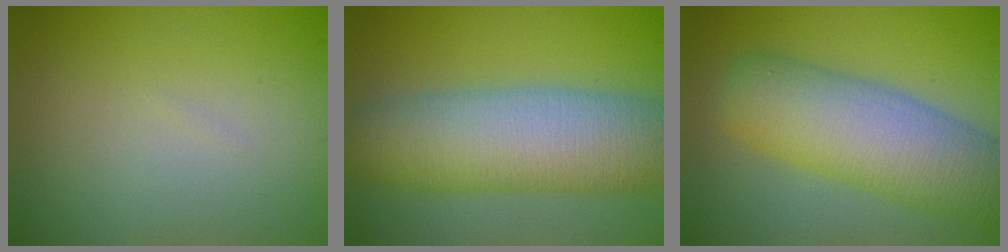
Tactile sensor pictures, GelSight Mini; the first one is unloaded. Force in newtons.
{"total": 10.8, "press": 10.8, "slide": 0.5}
{"total": 9.3, "press": 9.3, "slide": 0.5}